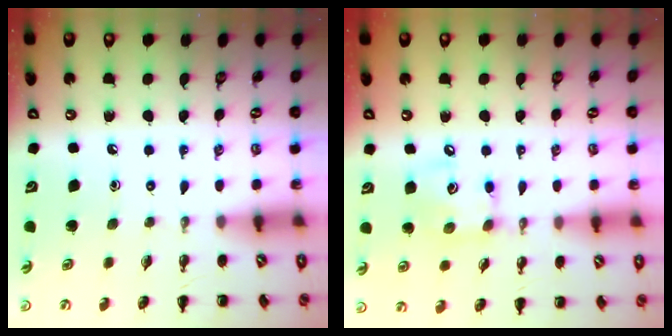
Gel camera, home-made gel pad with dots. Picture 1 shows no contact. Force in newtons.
{"total": 6.8, "press": 6.8, "slide": 0.6}